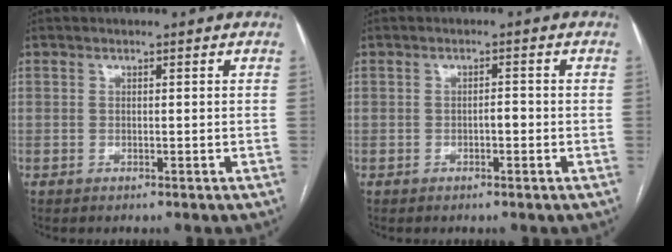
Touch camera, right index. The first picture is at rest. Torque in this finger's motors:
{"motor_torque": [0.76, 0.15, 0.01, 0.02]}